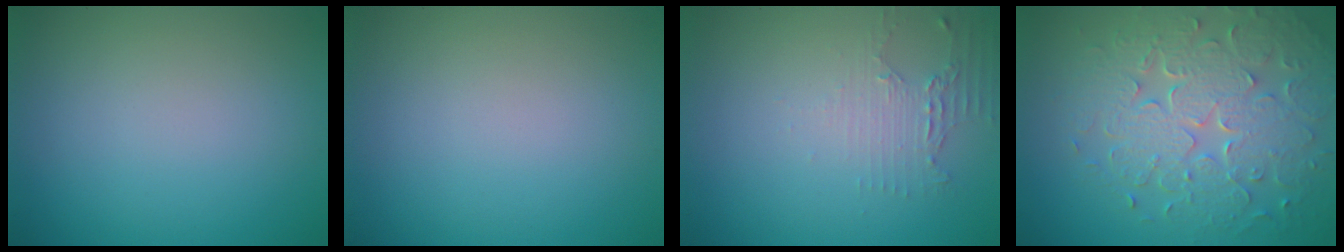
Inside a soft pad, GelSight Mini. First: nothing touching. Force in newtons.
{"total": 0.0}
{"total": 2.3, "press": 1.7, "slide": 1.5}
{"total": 8.2, "press": 5.8, "slide": 5.8}